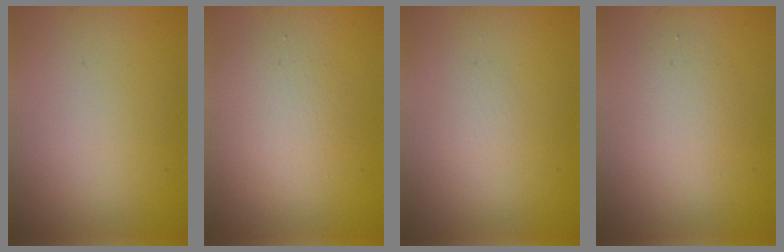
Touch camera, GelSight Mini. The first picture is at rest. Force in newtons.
{"total": 4.0, "press": 4.0, "slide": 0.2}
{"total": 0.6, "press": 0.6, "slide": 0.0}
{"total": 2.5, "press": 2.5, "slide": 0.2}